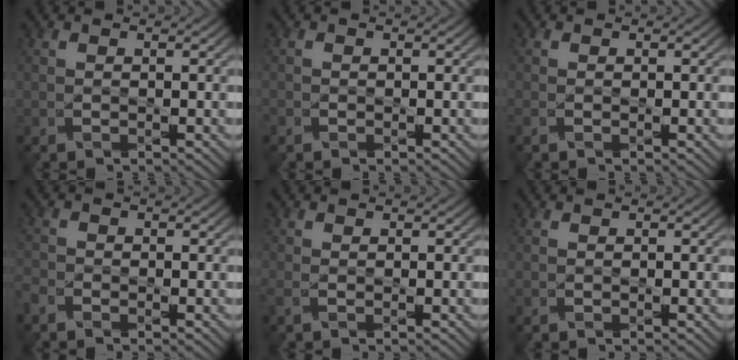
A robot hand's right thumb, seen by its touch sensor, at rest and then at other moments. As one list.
[{"total": 0.7, "force": [-0.6, 0.4, 0.0], "torque": [-0.002, -0.003, -0.012]}, {"total": 0.7, "force": [-0.4, 0.3, 0.5], "torque": [-0.016, -0.002, -0.009]}, {"total": 2.1, "force": [-1.8, 0.9, 0.6], "torque": [-0.018, -0.007, -0.049]}, {"total": 1.1, "force": [-0.4, 0.4, 0.9], "torque": [-0.031, -0.005, -0.012]}, {"total": 0.0}]